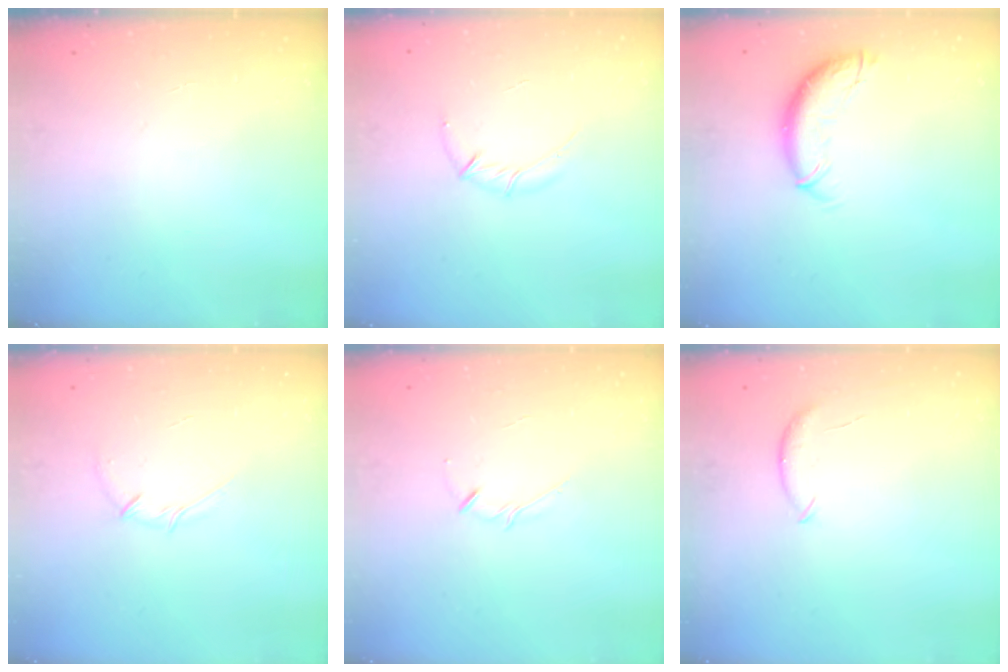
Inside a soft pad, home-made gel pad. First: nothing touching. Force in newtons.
{"total": 5.8, "press": 5.7, "slide": 1.3}
{"total": 9.6, "press": 9.6, "slide": 0.5}
{"total": 5.1, "press": 4.9, "slide": 1.4}
{"total": 2.9, "press": 2.8, "slide": 0.6}
{"total": 6.6, "press": 6.5, "slide": 1.1}